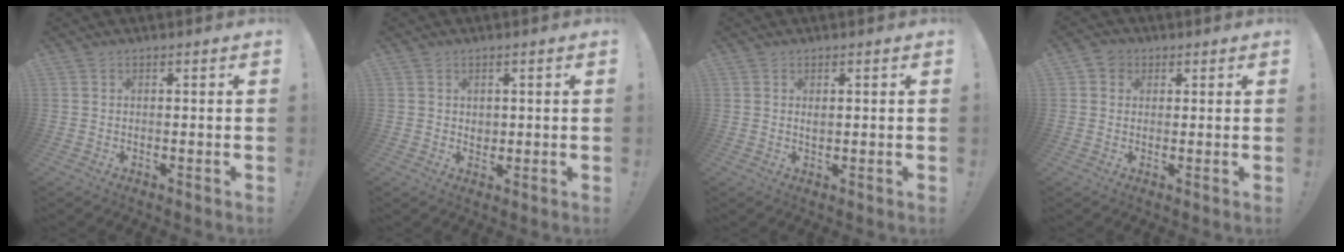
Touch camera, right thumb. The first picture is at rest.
{"total": 2.3, "force": [1.0, 2.0, 0.5], "torque": [0.000, -0.001, 0.016]}
{"total": 1.1, "force": [0.5, 0.6, 0.8], "torque": [-0.011, 0.000, 0.008]}
{"total": 3.7, "force": [1.3, 3.3, 1.1], "torque": [-0.012, -0.001, 0.023]}